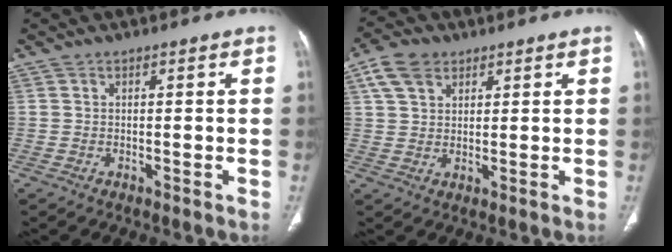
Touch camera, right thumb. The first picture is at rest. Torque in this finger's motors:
{"motor_torque": [-0.58, 0.58, 0.39, -0.39, 0.03]}